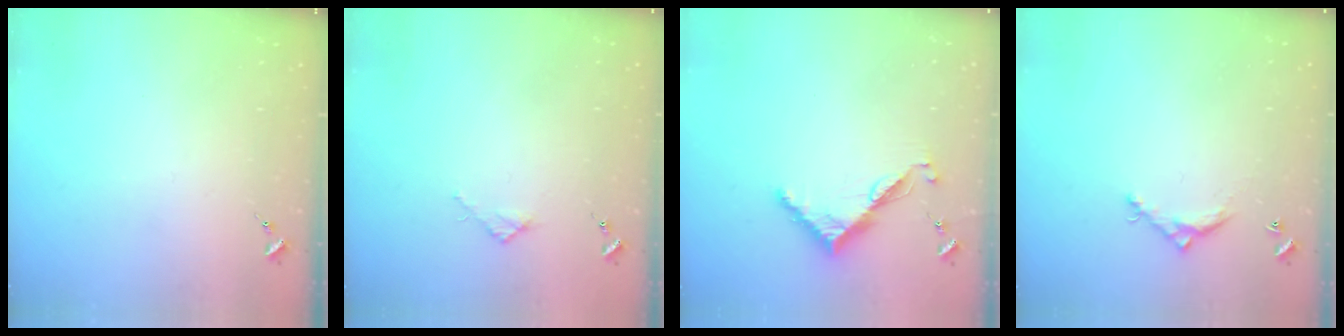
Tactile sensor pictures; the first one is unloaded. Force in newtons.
{"total": 2.7, "press": 2.7, "slide": 0.3}
{"total": 7.4, "press": 7.4, "slide": 0.7}
{"total": 5.5, "press": 5.5, "slide": 0.3}